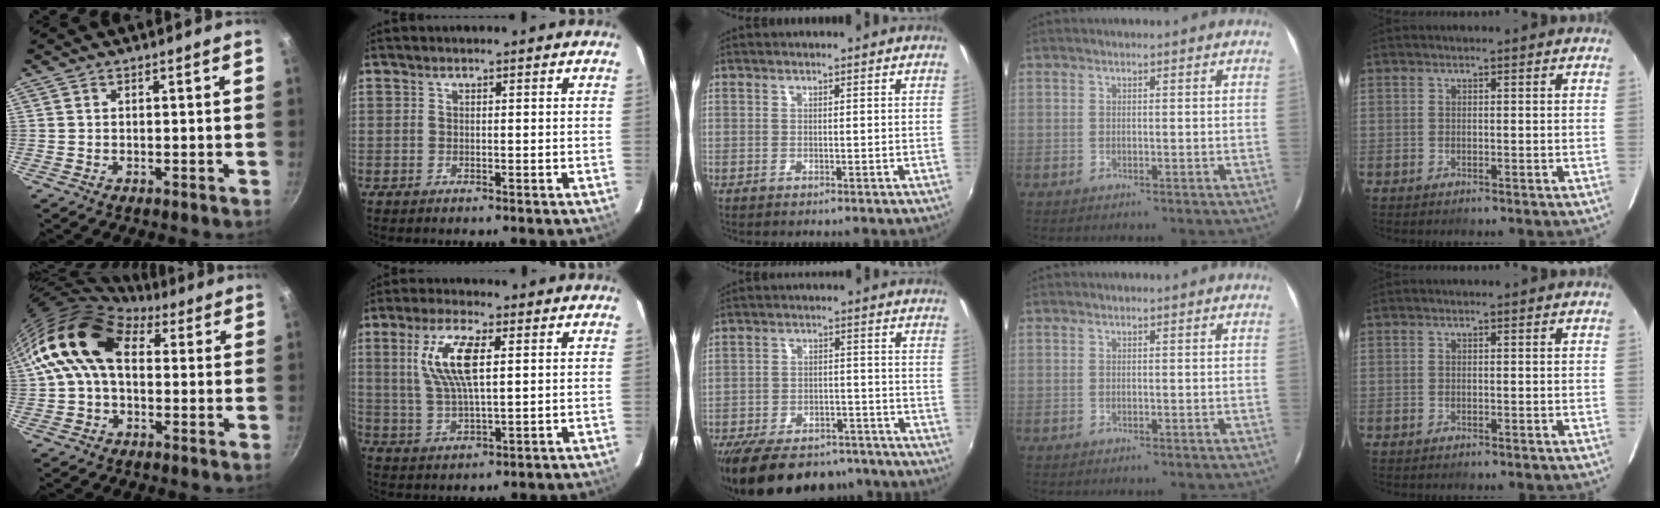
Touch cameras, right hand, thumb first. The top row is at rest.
{"thumb": {"total": 15.7, "force": [3.1, 10.8, 11.0], "torque": [-0.183, 0.025, 0.034]}, "index": {"total": 10.3, "force": [3.0, 3.3, 9.3], "torque": [-0.188, 0.006, 0.063]}, "middle": {"total": 18.3, "force": [-14.6, 8.2, 7.3], "torque": [-0.157, 0.011, -0.195]}}